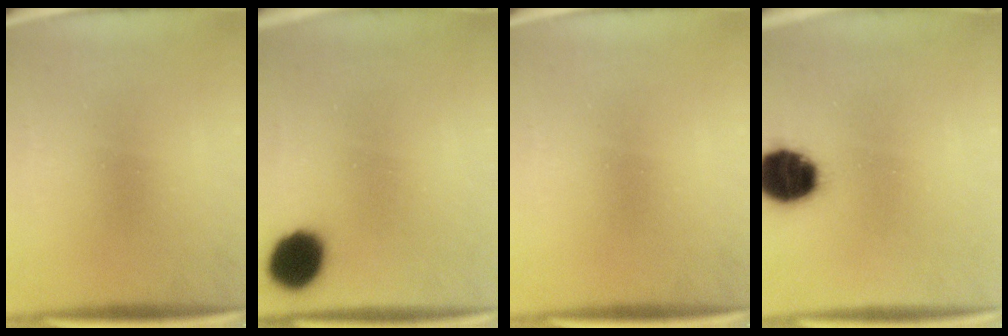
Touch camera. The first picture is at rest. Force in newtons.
{"total": 12.1}
{"total": 0.0}
{"total": 12.8}